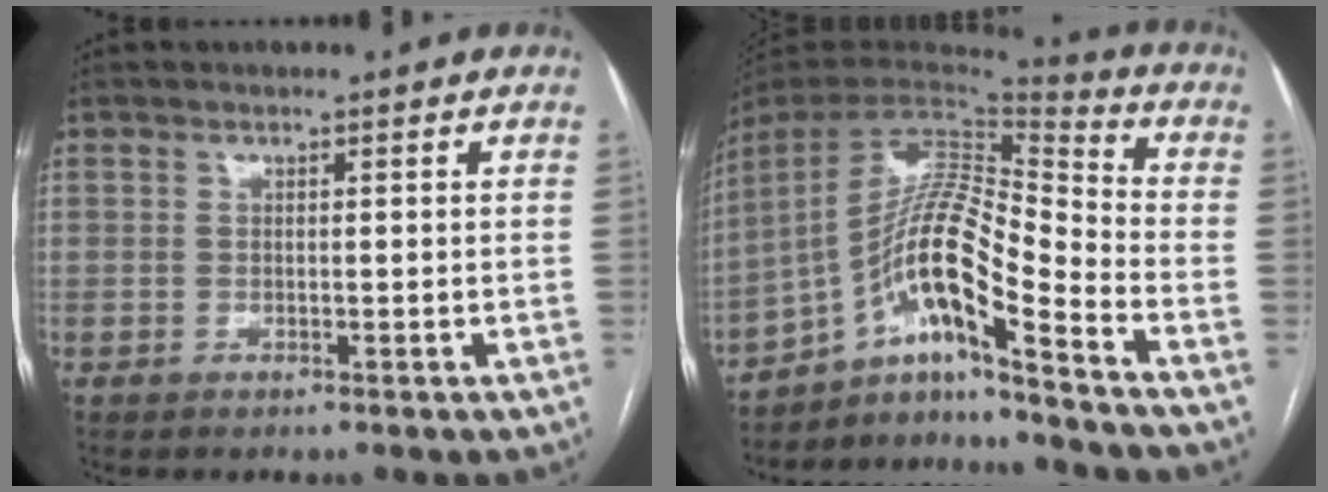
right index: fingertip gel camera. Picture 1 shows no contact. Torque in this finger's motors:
{"motor_torque": [0.81, -0.77, 0.55, 0.15]}